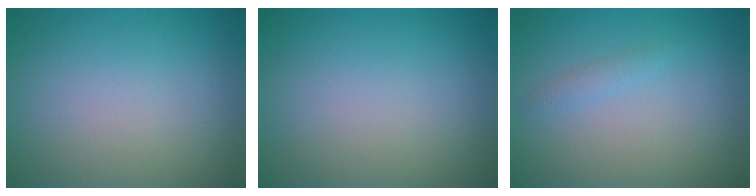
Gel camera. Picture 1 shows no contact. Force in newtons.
{"total": 0.0}
{"total": 0.9, "press": 0.9, "slide": 0.0}